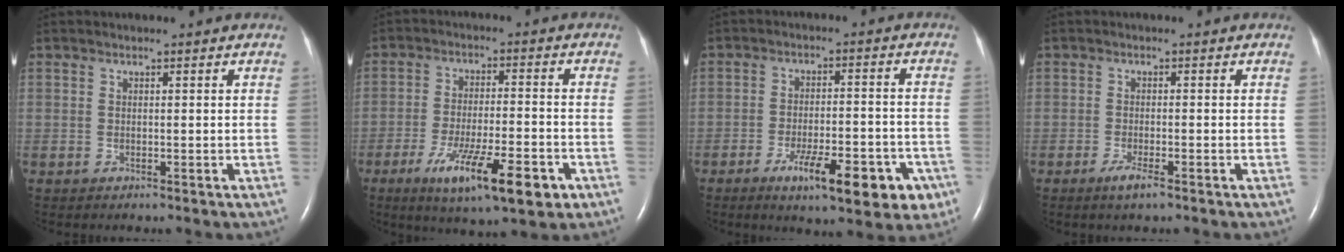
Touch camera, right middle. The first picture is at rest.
{"total": 12.8, "force": [-6.4, 2.3, 10.8], "torque": [-0.180, -0.022, -0.094]}
{"total": 12.1, "force": [-6.4, 3.3, 9.7], "torque": [-0.129, 0.000, -0.085]}
{"total": 2.4, "force": [-1.5, 0.2, 1.8], "torque": [-0.040, -0.004, -0.028]}